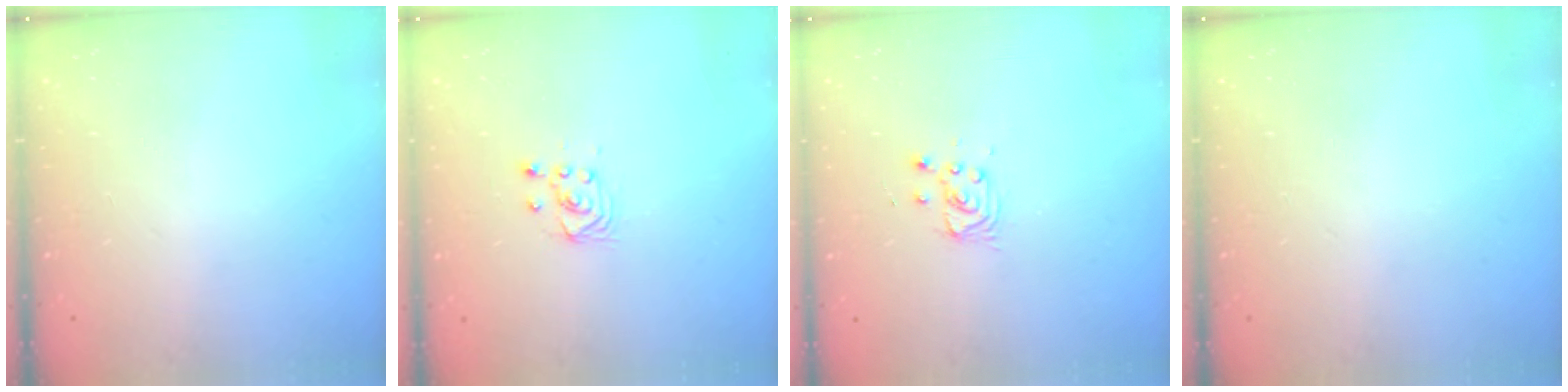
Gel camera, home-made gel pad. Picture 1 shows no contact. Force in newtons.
{"total": 3.1, "press": 2.8, "slide": 1.3}
{"total": 4.0, "press": 4.0, "slide": 0.4}
{"total": 0.0}